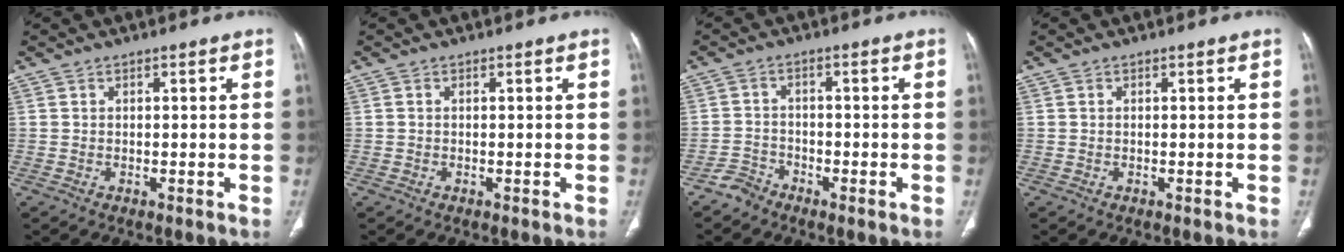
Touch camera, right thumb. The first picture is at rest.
{"total": 0.0}
{"total": 2.7, "force": [-2.5, 1.2, -0.2], "torque": [0.010, 0.007, -0.051]}
{"total": 0.0}